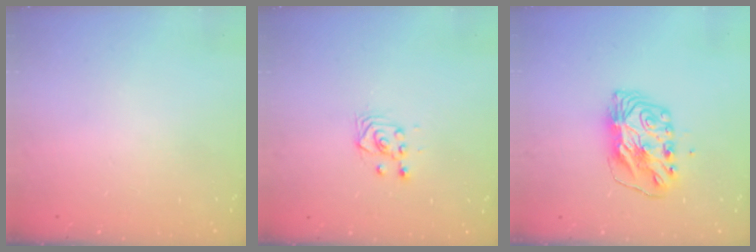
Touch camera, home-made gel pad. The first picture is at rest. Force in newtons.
{"total": 2.9, "press": 2.9, "slide": 0.6}
{"total": 8.4, "press": 8.4, "slide": 0.8}